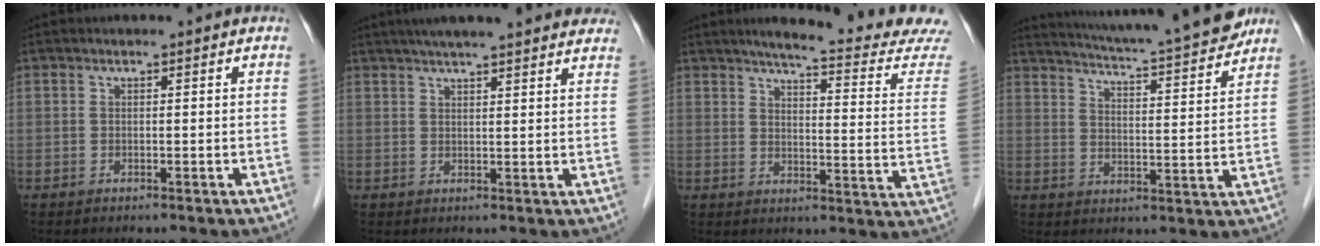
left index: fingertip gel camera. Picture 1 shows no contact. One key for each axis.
{"total": 19.1, "fx": 16.6, "fy": 1.9, "fz": 9.3, "tx": -0.134, "ty": 0.031, "tz": 0.205}
{"total": 17.2, "fx": 16.0, "fy": -0.8, "fz": 6.2, "tx": -0.081, "ty": -0.091, "tz": 0.177}
{"total": 18.1, "fx": 16.4, "fy": 0.6, "fz": 7.6, "tx": -0.125, "ty": -0.013, "tz": 0.226}